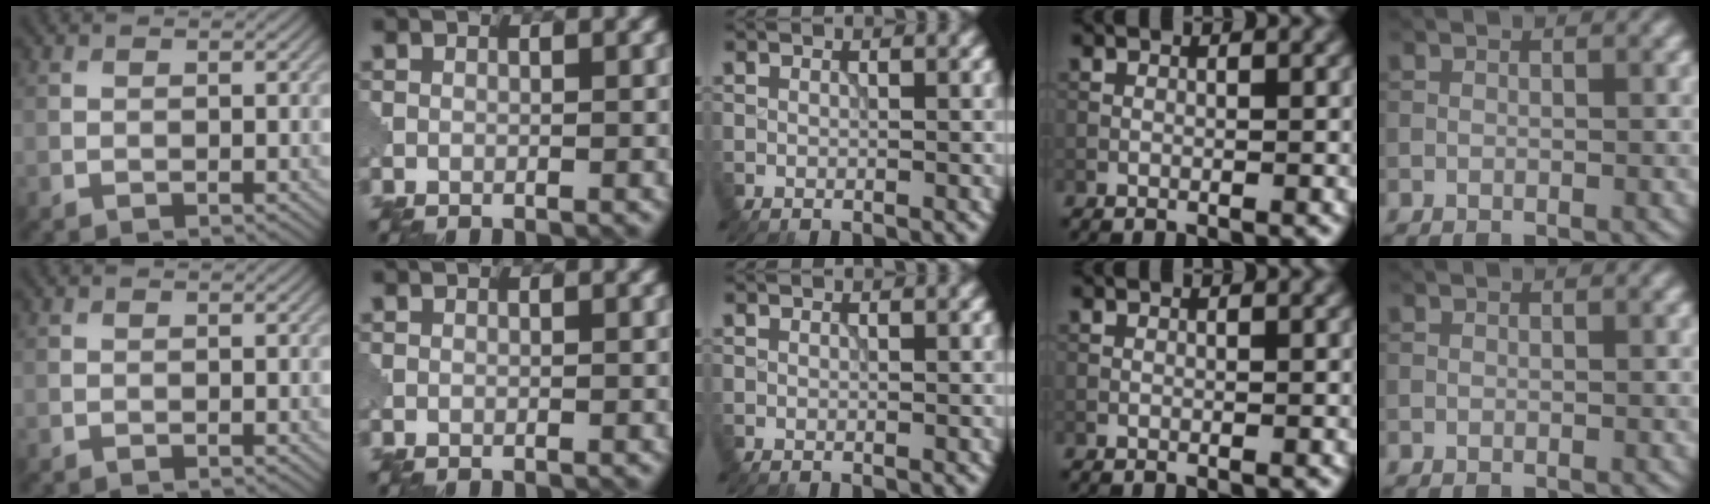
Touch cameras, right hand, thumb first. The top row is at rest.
{}